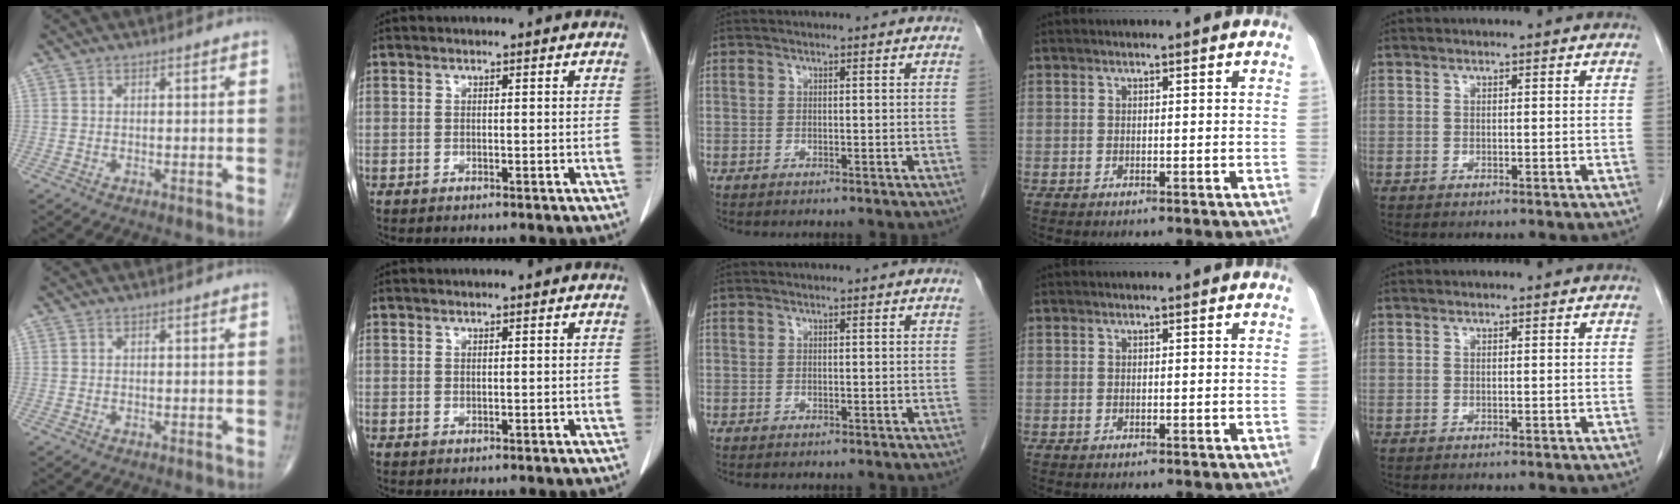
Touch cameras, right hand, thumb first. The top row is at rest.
{}